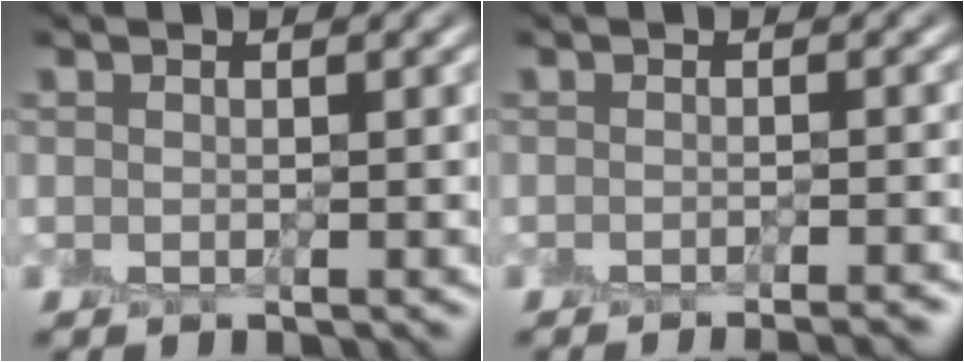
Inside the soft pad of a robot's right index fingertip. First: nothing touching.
{"total": 2.8, "force": [-2.4, 0.2, 1.3], "torque": [-0.005, -0.012, -0.028]}